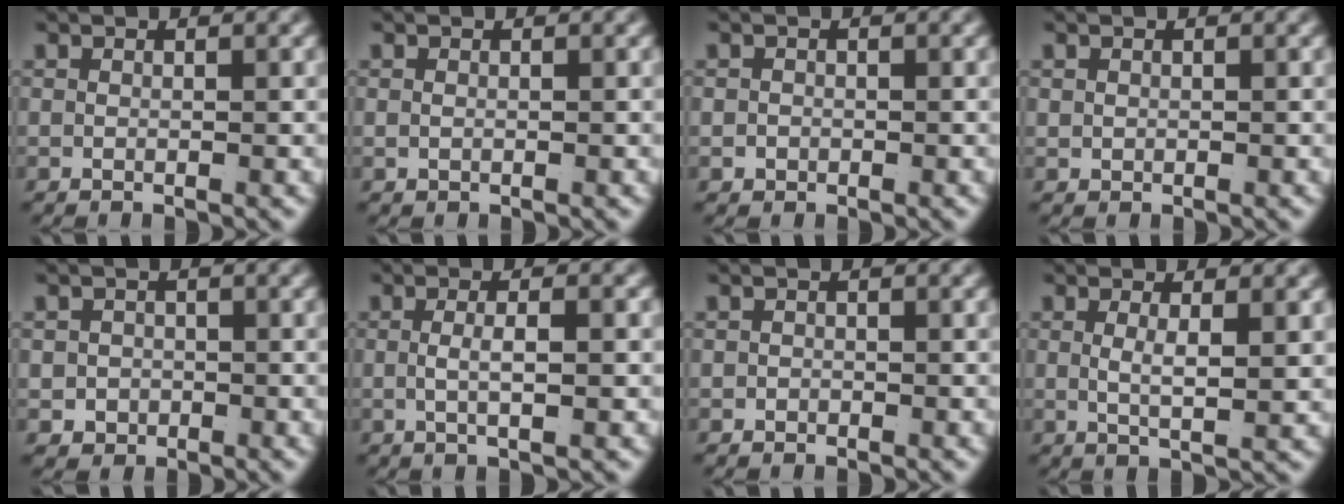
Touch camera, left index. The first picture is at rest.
{"total": 0.0}
{"total": 1.0, "force": [-0.5, 0.9, 0.2], "torque": [-0.012, -0.013, 0.000]}
{"total": 0.5, "force": [0.2, 0.4, 0.3], "torque": [-0.014, -0.008, 0.012]}
{"total": 3.2, "force": [-1.1, 2.9, 0.9], "torque": [-0.021, -0.018, -0.013]}
{"total": 2.5, "force": [-0.3, -0.1, 2.5], "torque": [-0.048, -0.006, 0.002]}
{"total": 0.6, "force": [-0.5, 0.2, -0.1], "torque": [0.002, -0.009, -0.004]}
{"total": 2.6, "force": [0.6, 0.1, 2.5], "torque": [-0.047, -0.014, 0.020]}